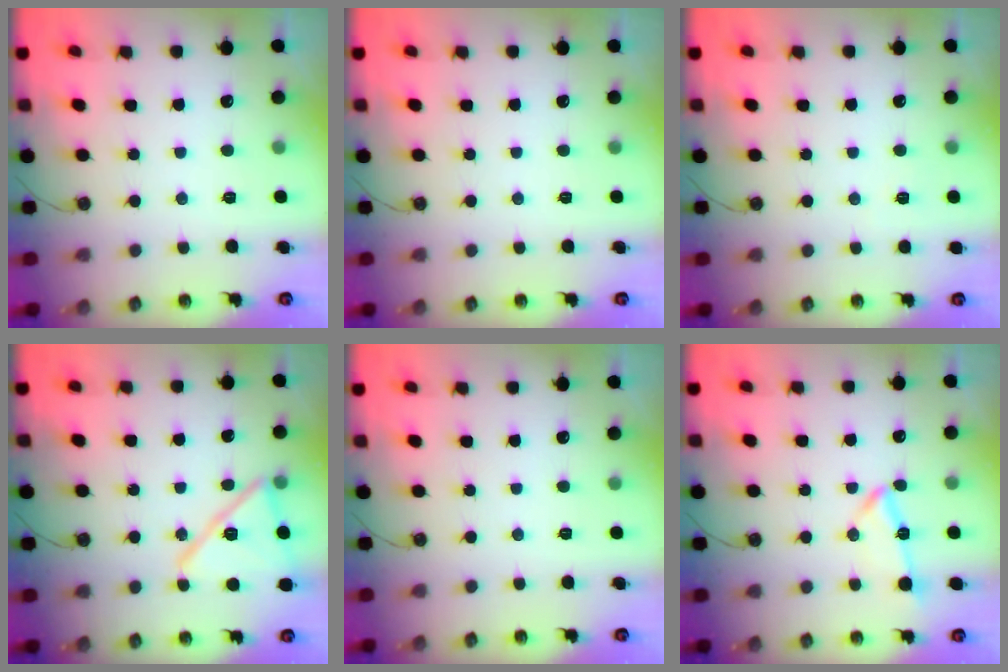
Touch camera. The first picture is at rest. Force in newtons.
{"total": 0.0}
{"total": 2.7, "press": 2.6, "slide": 0.7}
{"total": 15.8, "press": 15.8, "slide": 0.5}
{"total": 0.0}
{"total": 9.4, "press": 9.3, "slide": 1.2}